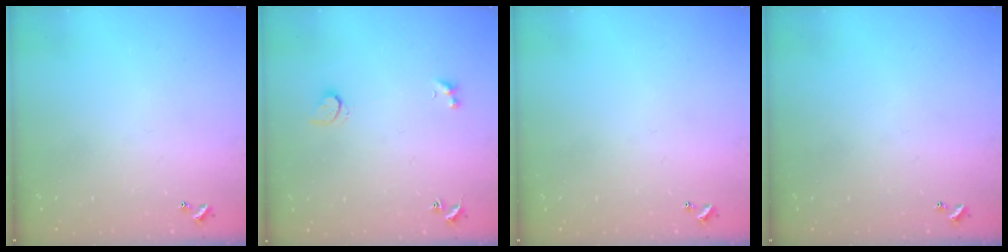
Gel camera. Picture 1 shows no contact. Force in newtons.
{"total": 2.0, "press": 1.9, "slide": 0.5}
{"total": 0.0}
{"total": 0.0}